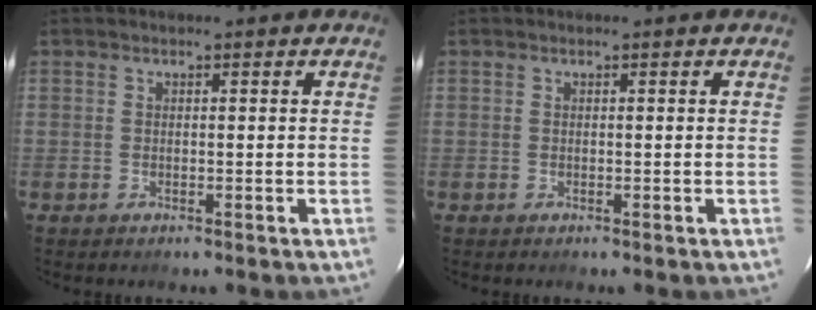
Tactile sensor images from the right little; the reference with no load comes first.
{"total": 0.0}